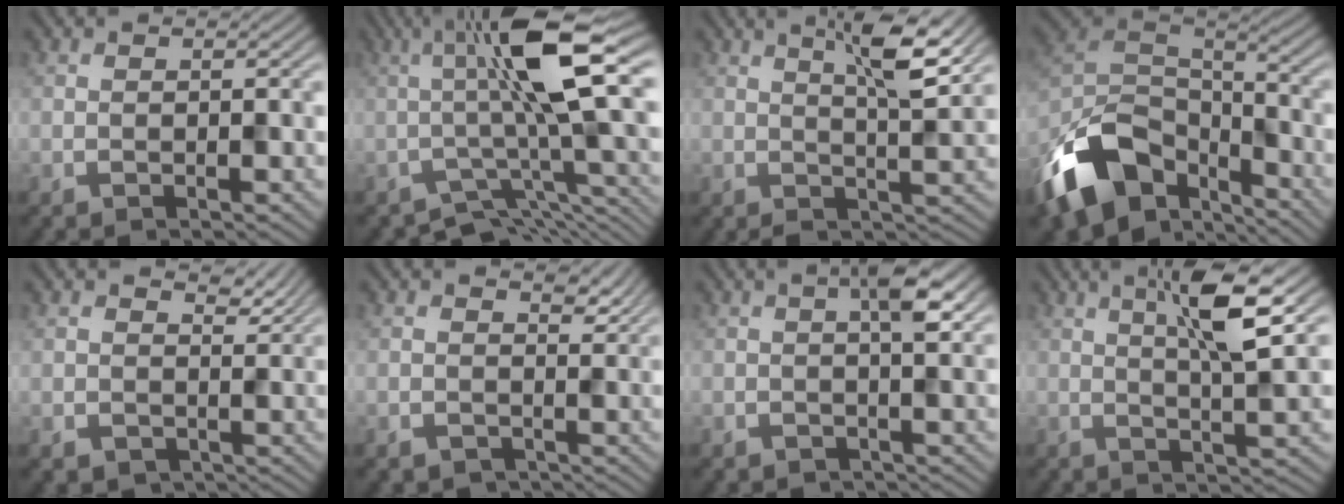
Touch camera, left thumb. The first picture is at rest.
{"total": 10.7, "force": [-1.5, 2.5, 10.3], "torque": [-0.153, 0.019, -0.035]}
{"total": 5.6, "force": [2.9, 0.5, 4.8], "torque": [-0.086, 0.004, 0.051]}
{"total": 14.9, "force": [-8.2, 8.8, 8.8], "torque": [-0.218, -0.026, -0.156]}
{"total": 3.7, "force": [2.3, 2.7, 1.1], "torque": [-0.030, -0.014, 0.039]}
{"total": 2.5, "force": [1.1, 2.1, 0.6], "torque": [-0.017, -0.018, 0.013]}
{"total": 3.4, "force": [0.8, 1.1, 3.1], "torque": [-0.048, 0.009, 0.008]}
{"total": 7.1, "force": [2.9, 0.6, 6.4], "torque": [-0.115, 0.008, 0.050]}